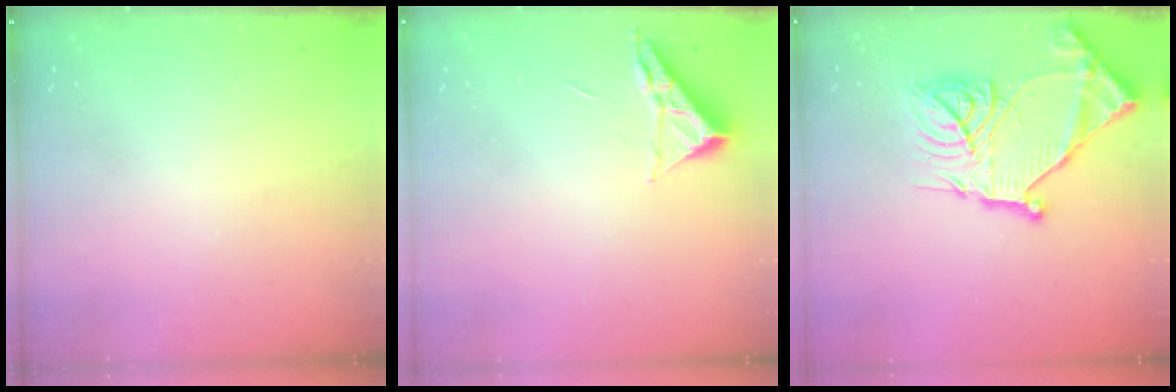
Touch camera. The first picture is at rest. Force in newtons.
{"total": 3.8, "press": 3.8, "slide": 0.5}
{"total": 22.8, "press": 22.6, "slide": 2.3}